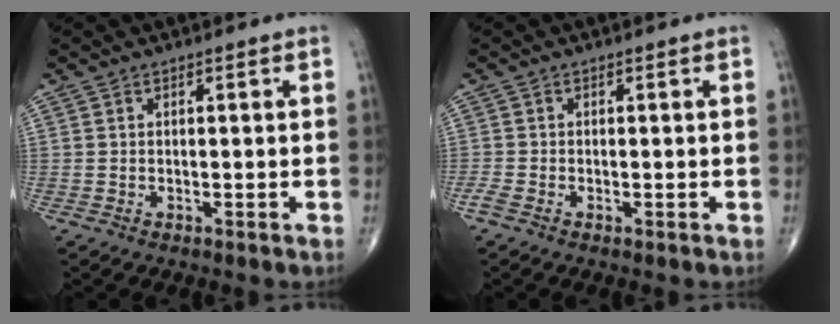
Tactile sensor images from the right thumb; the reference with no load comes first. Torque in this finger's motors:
{"motor_torque": [2.34, 2.28, -0.12, -0.15, -0.02]}